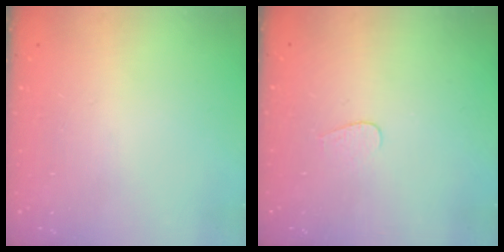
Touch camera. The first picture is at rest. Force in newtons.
{"total": 3.5, "press": 3.5, "slide": 0.3}